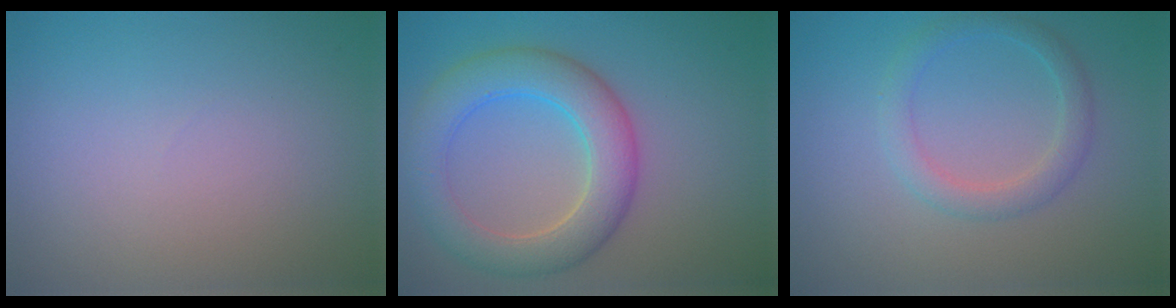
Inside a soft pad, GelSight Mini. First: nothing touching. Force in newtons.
{"total": 6.3, "press": 6.3, "slide": 0.3}
{"total": 2.4, "press": 2.4, "slide": 0.1}